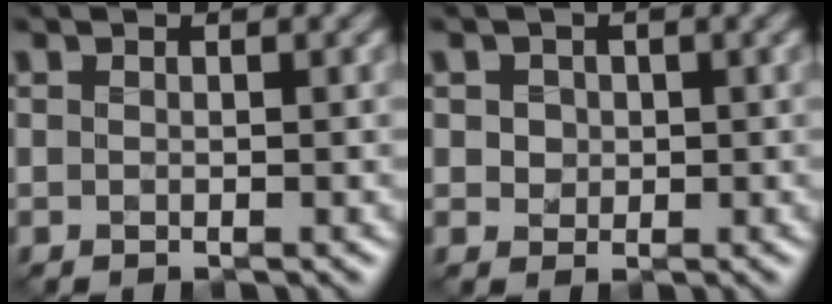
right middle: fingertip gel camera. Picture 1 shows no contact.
{"total": 2.7, "force": [0.9, 2.2, 1.3], "torque": [-0.040, 0.005, 0.018]}